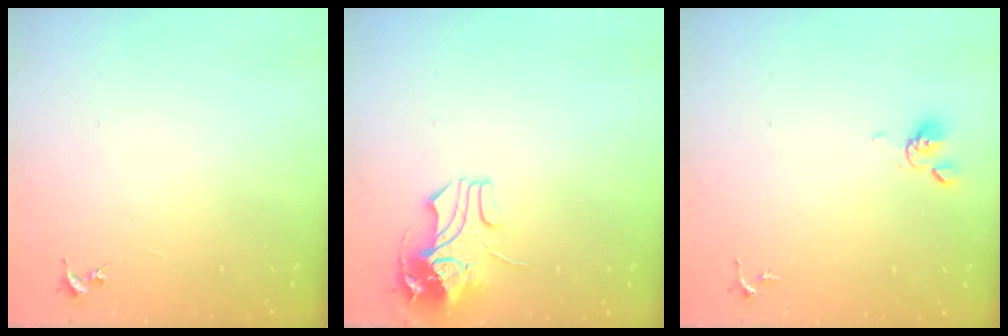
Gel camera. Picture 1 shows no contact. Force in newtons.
{"total": 9.6, "press": 9.5, "slide": 1.3}
{"total": 5.5, "press": 5.4, "slide": 1.0}